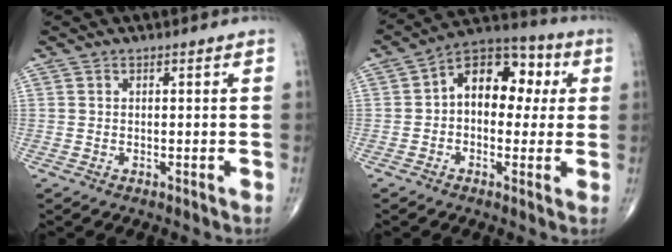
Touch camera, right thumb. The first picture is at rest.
{"total": 13.4, "force": [1.9, 8.8, 9.9], "torque": [-0.099, 0.035, 0.013]}